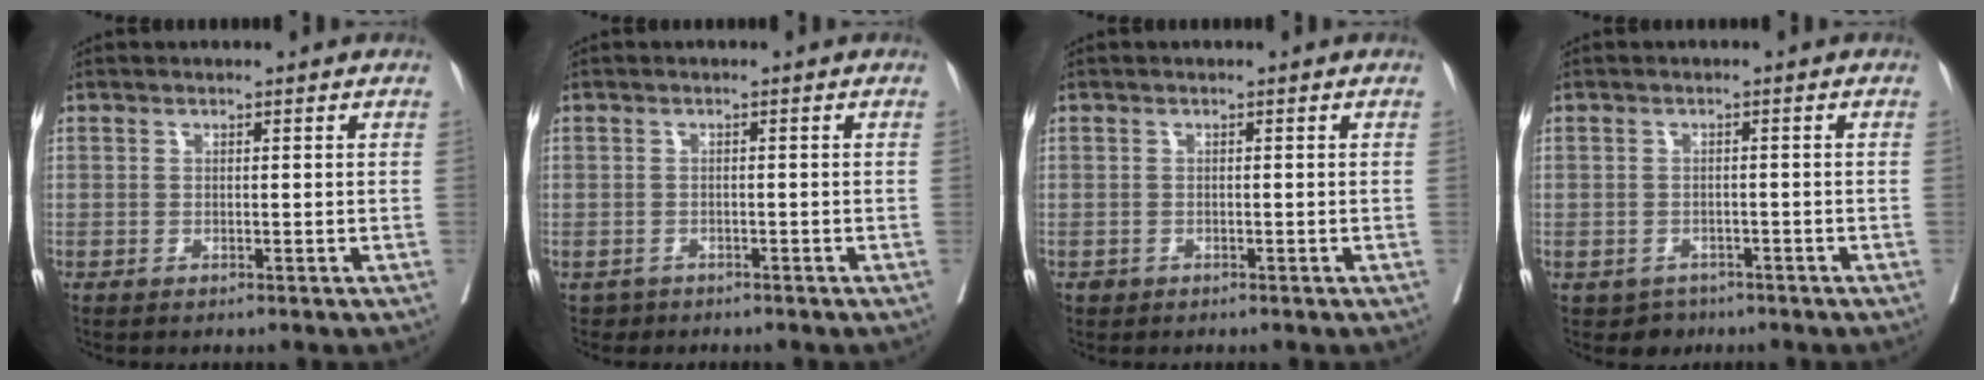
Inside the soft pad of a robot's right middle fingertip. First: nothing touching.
{"total": 1.7, "force": [-1.3, 1.1, -0.3], "torque": [-0.001, 0.005, -0.021]}
{"total": 0.6, "force": [-0.4, 0.5, 0.0], "torque": [-0.004, 0.003, -0.005]}
{"total": 2.9, "force": [-1.8, 2.3, 0.1], "torque": [-0.002, 0.008, -0.024]}